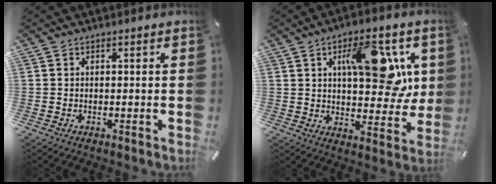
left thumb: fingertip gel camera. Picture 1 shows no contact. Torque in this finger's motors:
{"motor_torque": [1.13, 2.13, 2.06, -0.72, 0.48]}